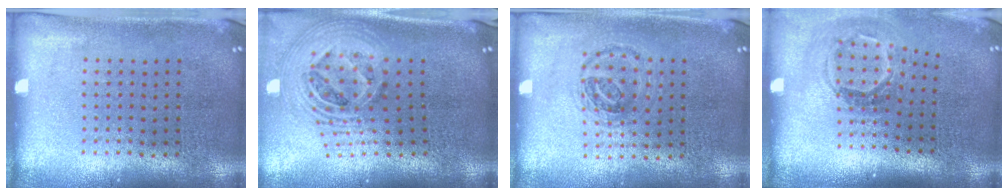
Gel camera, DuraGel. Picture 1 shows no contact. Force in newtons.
{"total": 2.8, "press": 1.8, "slide": 2.1}
{"total": 1.0, "press": 0.9, "slide": 0.2}
{"total": 1.9, "press": 1.3, "slide": 1.4}